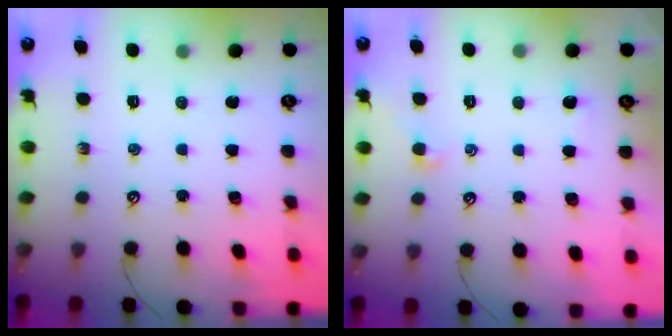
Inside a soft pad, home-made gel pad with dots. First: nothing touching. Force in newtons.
{"total": 1.0, "press": 0.9, "slide": 0.6}